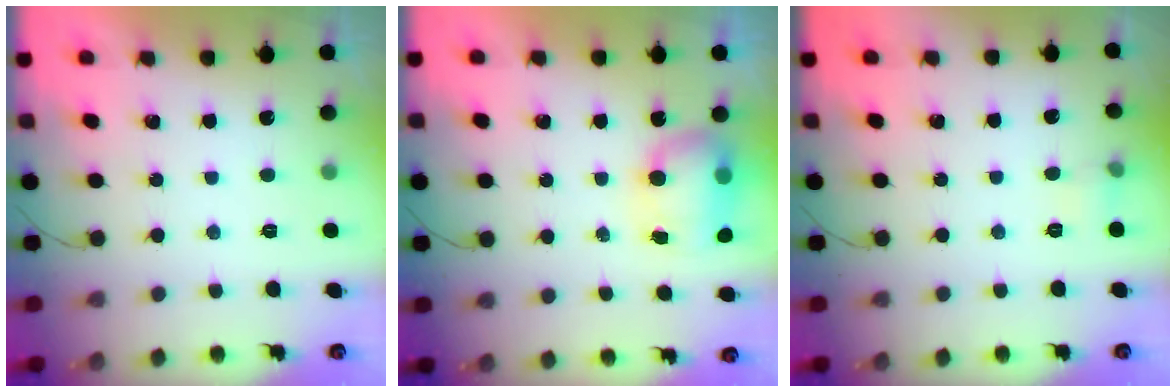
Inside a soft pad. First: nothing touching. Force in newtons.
{"total": 7.9, "press": 7.8, "slide": 1.2}
{"total": 4.6, "press": 4.4, "slide": 1.4}